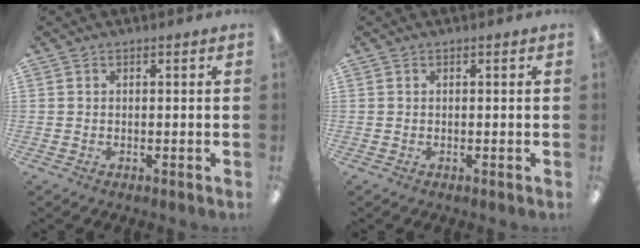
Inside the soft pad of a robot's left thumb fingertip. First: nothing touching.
{"total": 0.0}